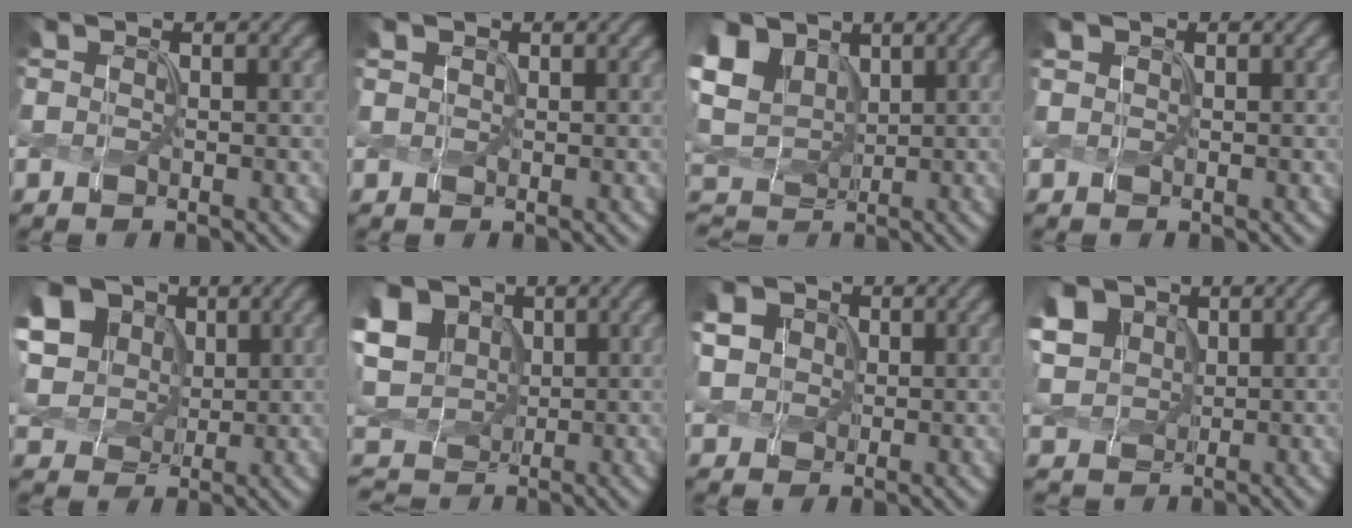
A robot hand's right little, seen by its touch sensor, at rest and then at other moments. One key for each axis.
{"total": 0.7, "fx": 0.4, "fy": 0.5, "fz": 0.1, "tx": -0.004, "ty": 0.001, "tz": 0.010}
{"total": 7.0, "fx": 2.2, "fy": 5.4, "fz": 3.8, "tx": -0.122, "ty": 0.018, "tz": 0.045}
{"total": 0.6, "fx": 0.3, "fy": 0.5, "fz": 0.1, "tx": -0.002, "ty": 0.002, "tz": 0.007}
{"total": 12.2, "fx": 4.6, "fy": 9.5, "fz": 6.0, "tx": -0.156, "ty": 0.025, "tz": 0.083}
{"total": 9.2, "fx": 2.3, "fy": 7.4, "fz": 4.9, "tx": -0.124, "ty": 0.024, "tz": 0.024}
{"total": 5.2, "fx": 1.8, "fy": 4.3, "fz": 2.3, "tx": -0.083, "ty": 0.018, "tz": 0.028}
{"total": 8.5, "fx": 2.8, "fy": 6.7, "fz": 4.4, "tx": -0.113, "ty": 0.021, "tz": 0.045}